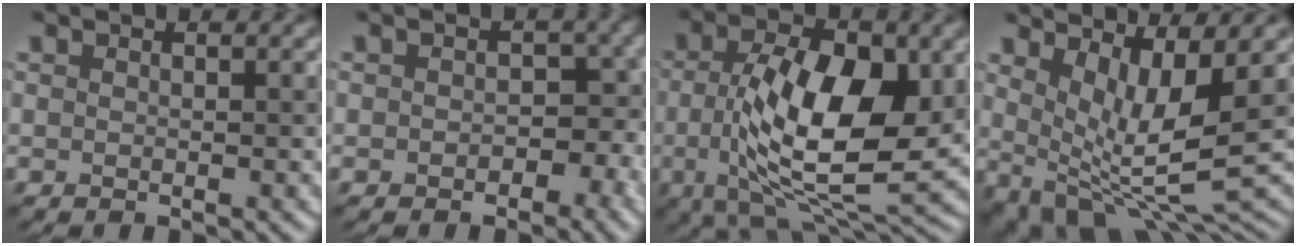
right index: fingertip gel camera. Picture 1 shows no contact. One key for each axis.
{"total": 3.9, "fx": -0.8, "fy": 2.9, "fz": 2.6, "tx": 0.002, "ty": -0.003, "tz": -0.015}
{"total": 10.6, "fx": 0.4, "fy": 4.8, "fz": 9.4, "tx": -0.164, "ty": -0.004, "tz": 0.009}
{"total": 7.5, "fx": 2.1, "fy": 2.8, "fz": 6.6, "tx": -0.132, "ty": -0.021, "tz": 0.050}